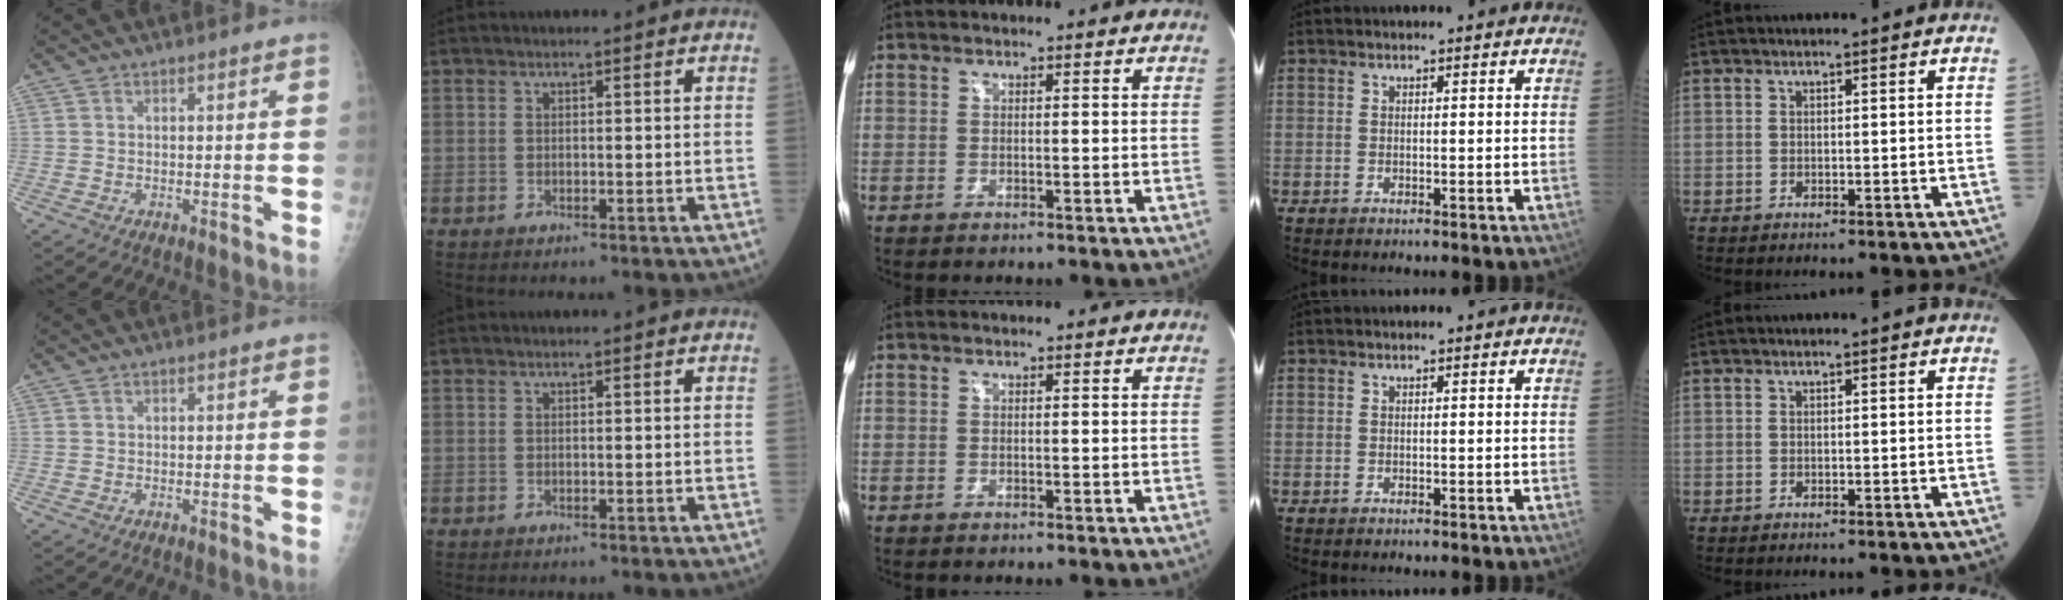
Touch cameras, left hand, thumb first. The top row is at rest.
{}